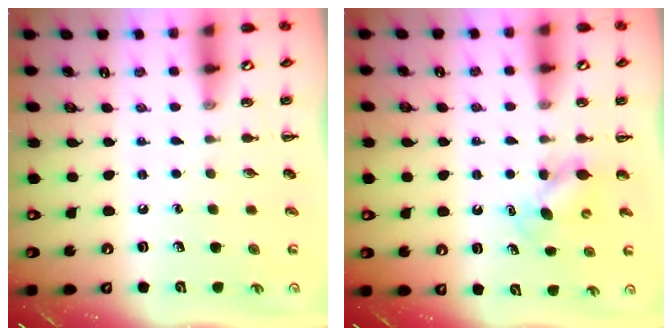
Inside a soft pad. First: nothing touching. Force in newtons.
{"total": 4.4, "press": 4.3, "slide": 0.8}